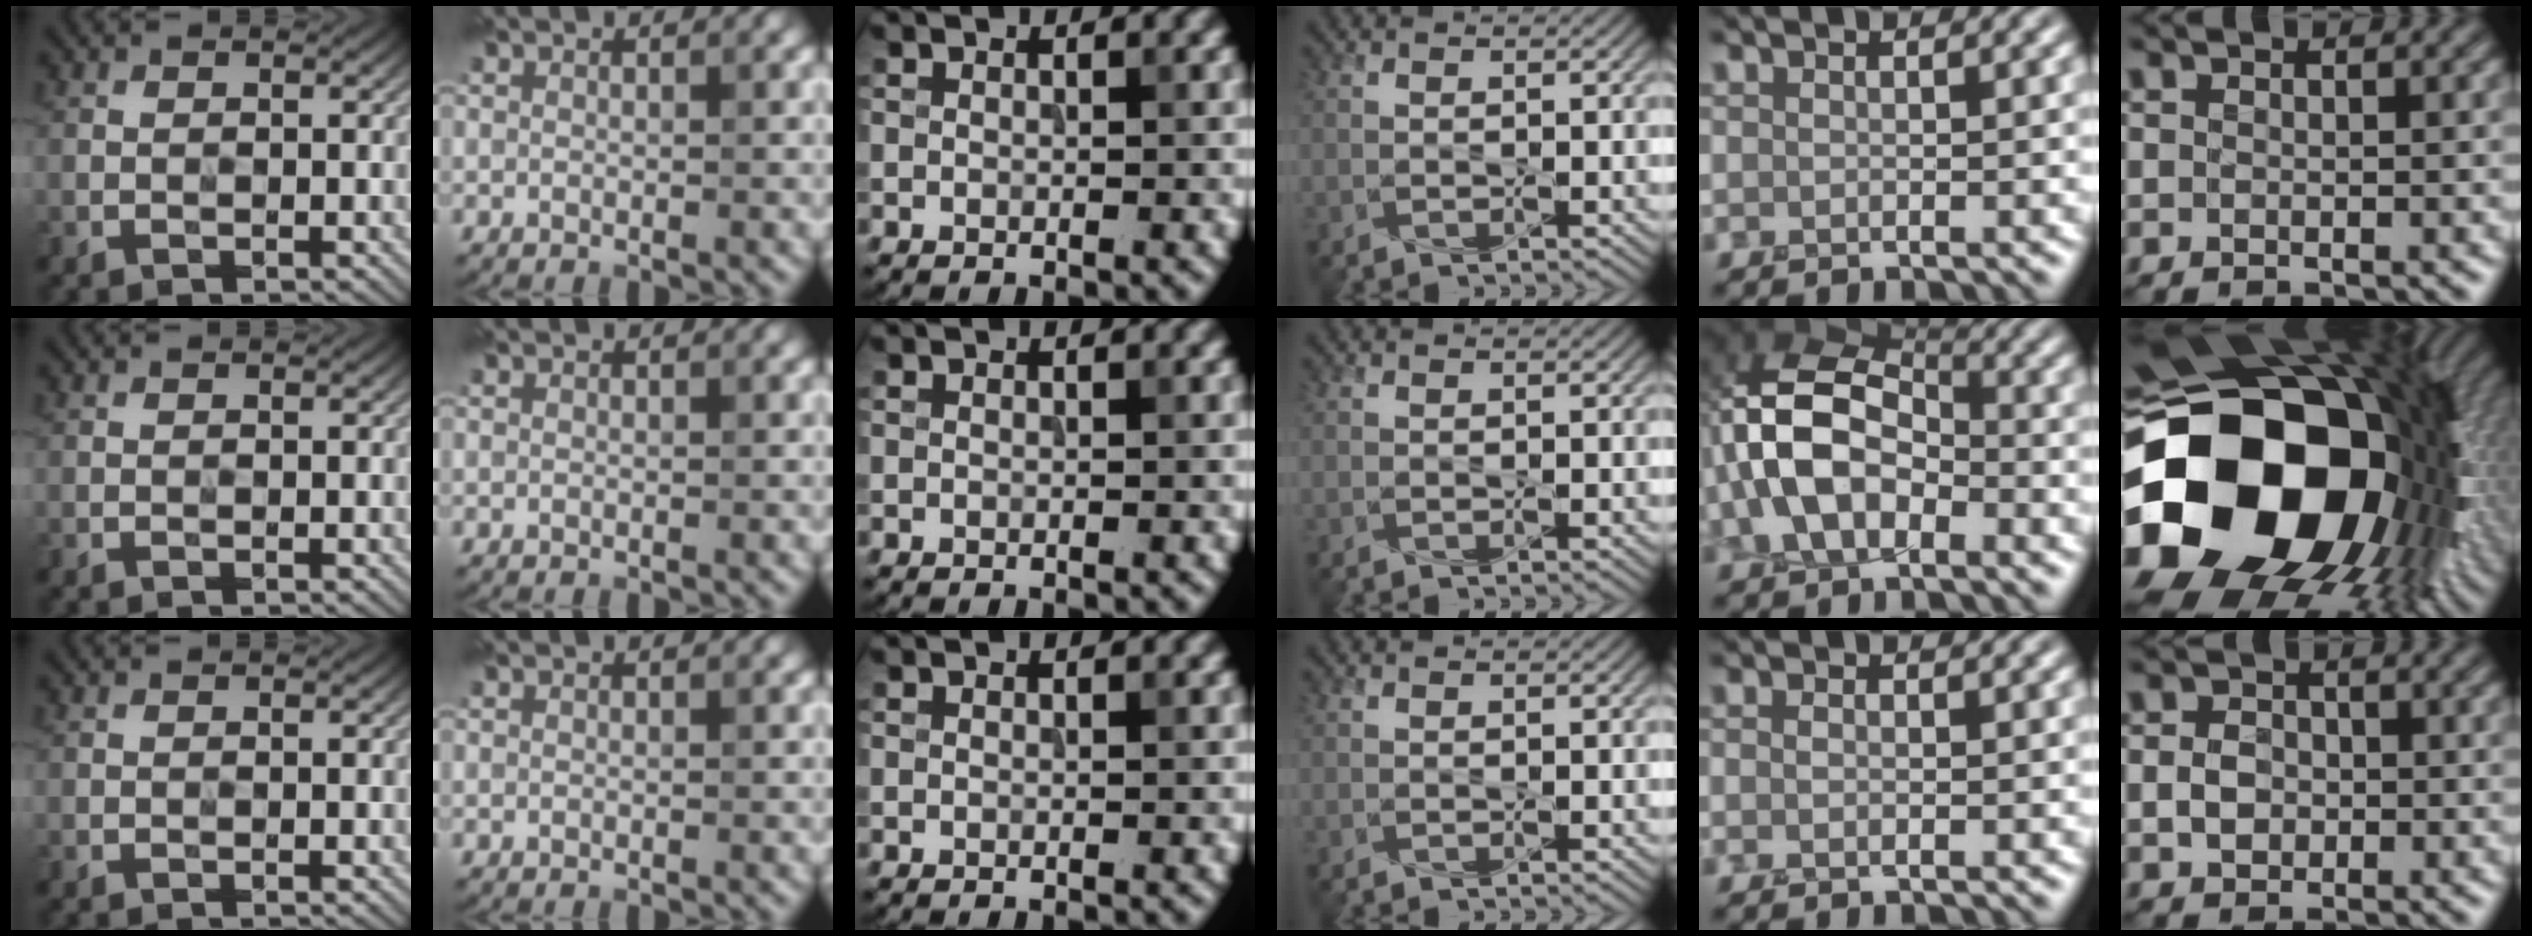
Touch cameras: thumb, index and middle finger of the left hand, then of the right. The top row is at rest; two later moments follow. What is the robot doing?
{"motion": "press", "object": "button"}